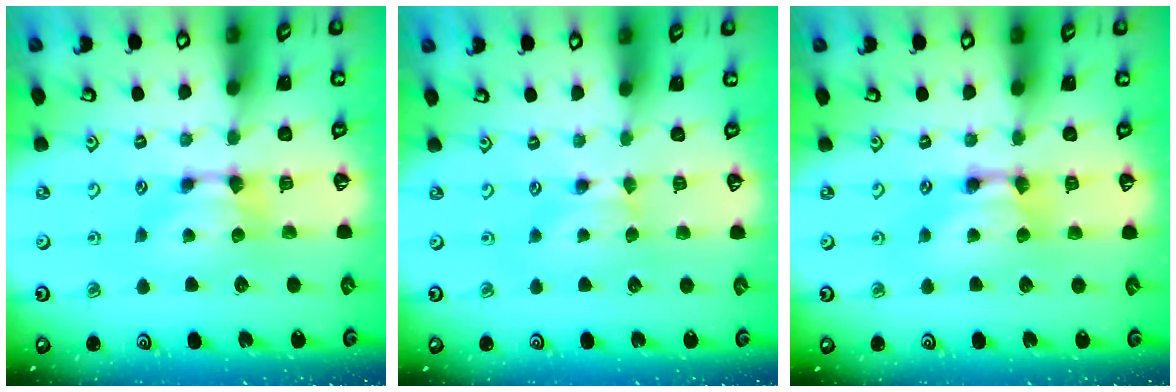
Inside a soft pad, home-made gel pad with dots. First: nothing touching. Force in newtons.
{"total": 0.0}
{"total": 2.1, "press": 2.1, "slide": 0.1}